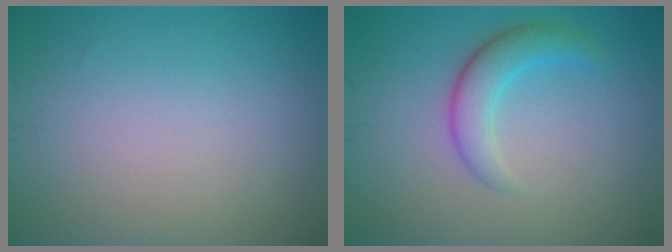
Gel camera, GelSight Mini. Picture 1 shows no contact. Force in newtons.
{"total": 3.3, "press": 3.3, "slide": 0.2}